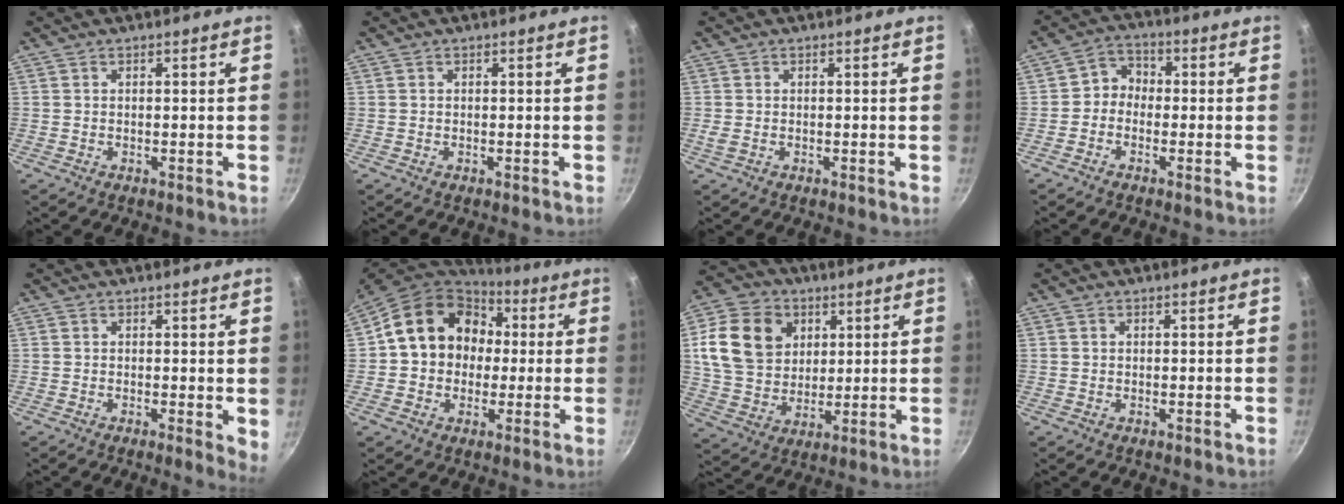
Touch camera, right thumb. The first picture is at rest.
{"total": 0.0}
{"total": 1.0, "force": [-0.1, 0.7, 0.7], "torque": [-0.016, 0.000, -0.003]}
{"total": 4.5, "force": [-0.8, 3.8, 2.1], "torque": [-0.010, 0.020, -0.029]}
{"total": 3.2, "force": [0.2, 1.3, 2.9], "torque": [-0.032, -0.008, 0.000]}
{"total": 17.6, "force": [2.0, 14.8, 9.4], "torque": [-0.132, 0.039, 0.022]}
{"total": 16.8, "force": [4.9, 13.2, 9.2], "torque": [-0.158, -0.009, 0.090]}
{"total": 0.6, "force": [0.1, 0.6, 0.2], "torque": [-0.001, 0.004, 0.001]}